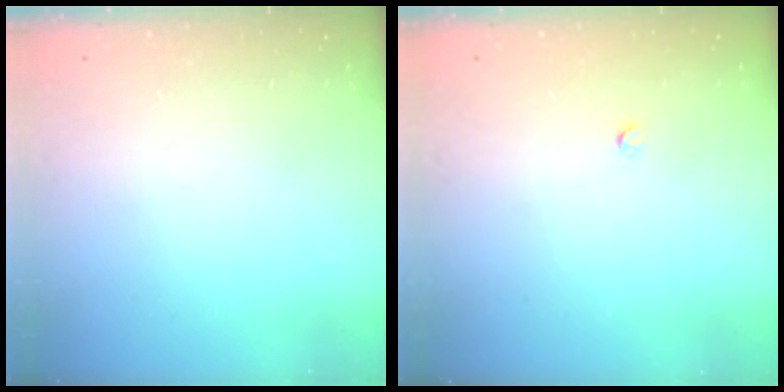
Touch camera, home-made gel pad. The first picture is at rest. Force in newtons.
{"total": 2.4, "press": 2.4, "slide": 0.3}